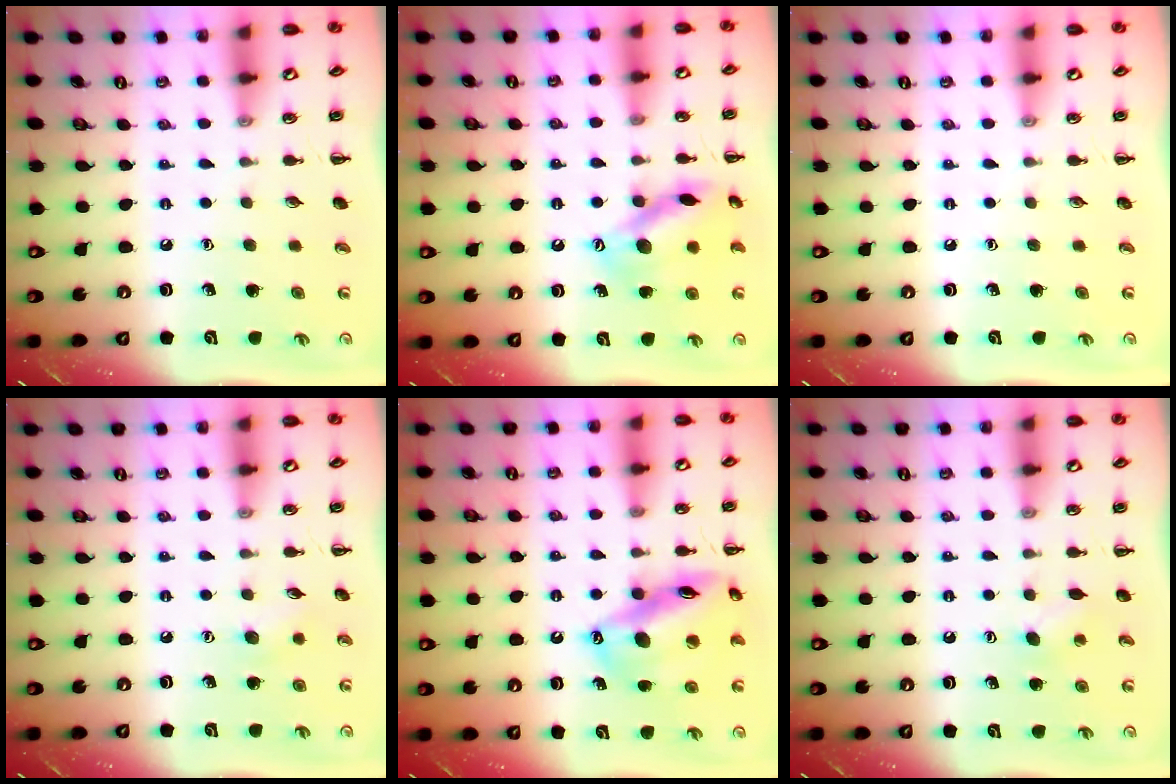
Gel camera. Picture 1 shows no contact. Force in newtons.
{"total": 14.6, "press": 14.6, "slide": 1.2}
{"total": 0.0}
{"total": 6.1, "press": 6.0, "slide": 1.2}
{"total": 16.5, "press": 16.1, "slide": 3.4}
{"total": 4.6, "press": 4.5, "slide": 1.2}